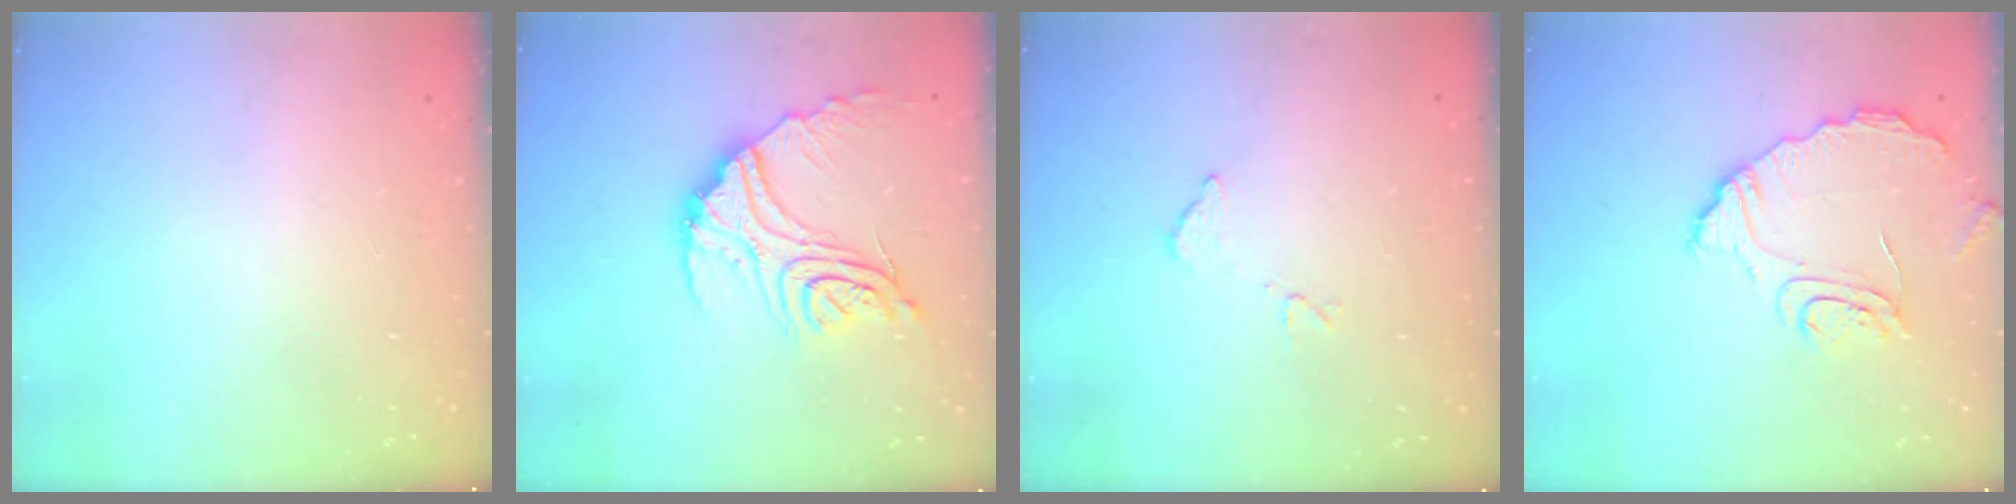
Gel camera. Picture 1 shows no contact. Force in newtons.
{"total": 19.5, "press": 19.4, "slide": 1.8}
{"total": 8.4, "press": 8.4, "slide": 0.4}
{"total": 10.5, "press": 10.5, "slide": 0.5}